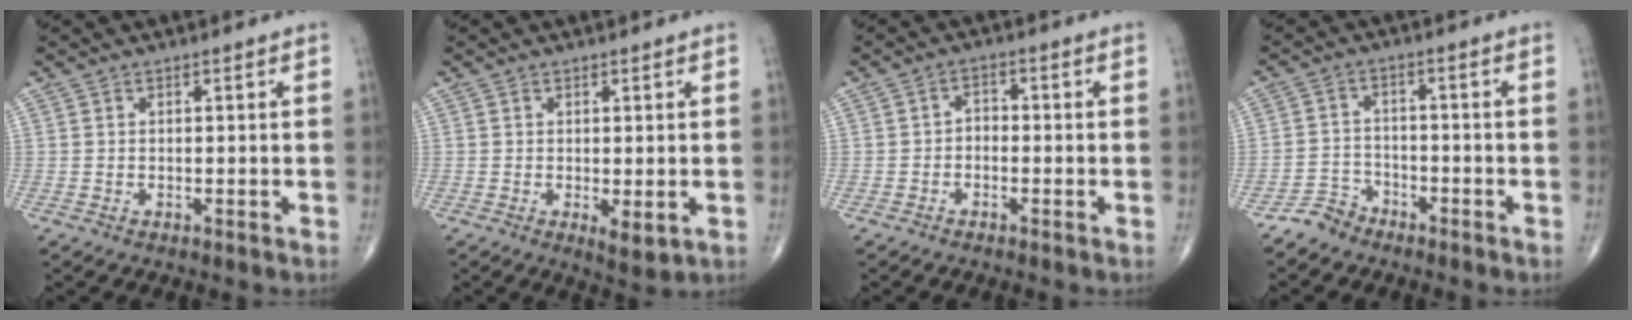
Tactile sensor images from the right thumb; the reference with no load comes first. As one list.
[{"total": 3.3, "force": [-0.5, 1.3, 3.0], "torque": [-0.042, -0.011, -0.003]}, {"total": 2.3, "force": [-0.7, 1.7, 1.4], "torque": [-0.010, 0.015, -0.020]}, {"total": 4.1, "force": [-3.5, 2.1, 0.0], "torque": [0.011, 0.022, -0.073]}]